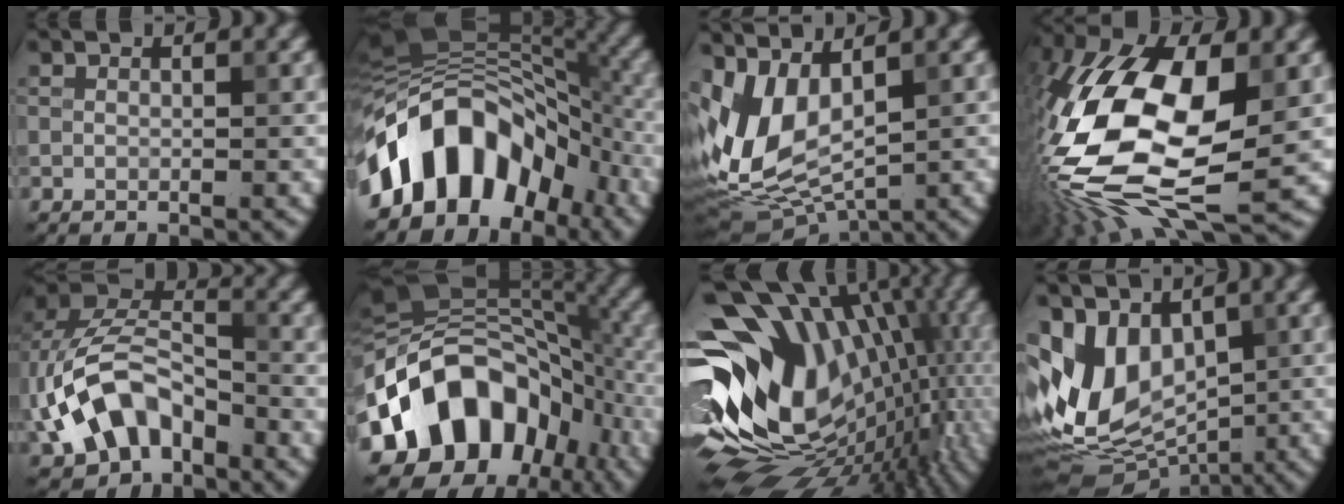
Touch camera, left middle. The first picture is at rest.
{"total": 12.7, "force": [-5.7, 8.2, 7.9], "torque": [-0.119, 0.024, -0.114]}
{"total": 8.9, "force": [0.4, 5.0, 7.4], "torque": [-0.172, -0.011, 0.016]}
{"total": 17.2, "force": [-2.4, 9.2, 14.3], "torque": [-0.311, -0.007, -0.047]}
{"total": 9.4, "force": [-3.3, 6.1, 6.3], "torque": [-0.126, 0.011, -0.073]}
{"total": 15.3, "force": [-5.0, 11.2, 9.1], "torque": [-0.148, 0.010, -0.099]}
{"total": 17.9, "force": [-0.5, 11.6, 13.6], "torque": [-0.191, 0.002, 0.015]}
{"total": 9.0, "force": [0.0, 6.2, 6.6], "torque": [-0.124, -0.010, -0.004]}